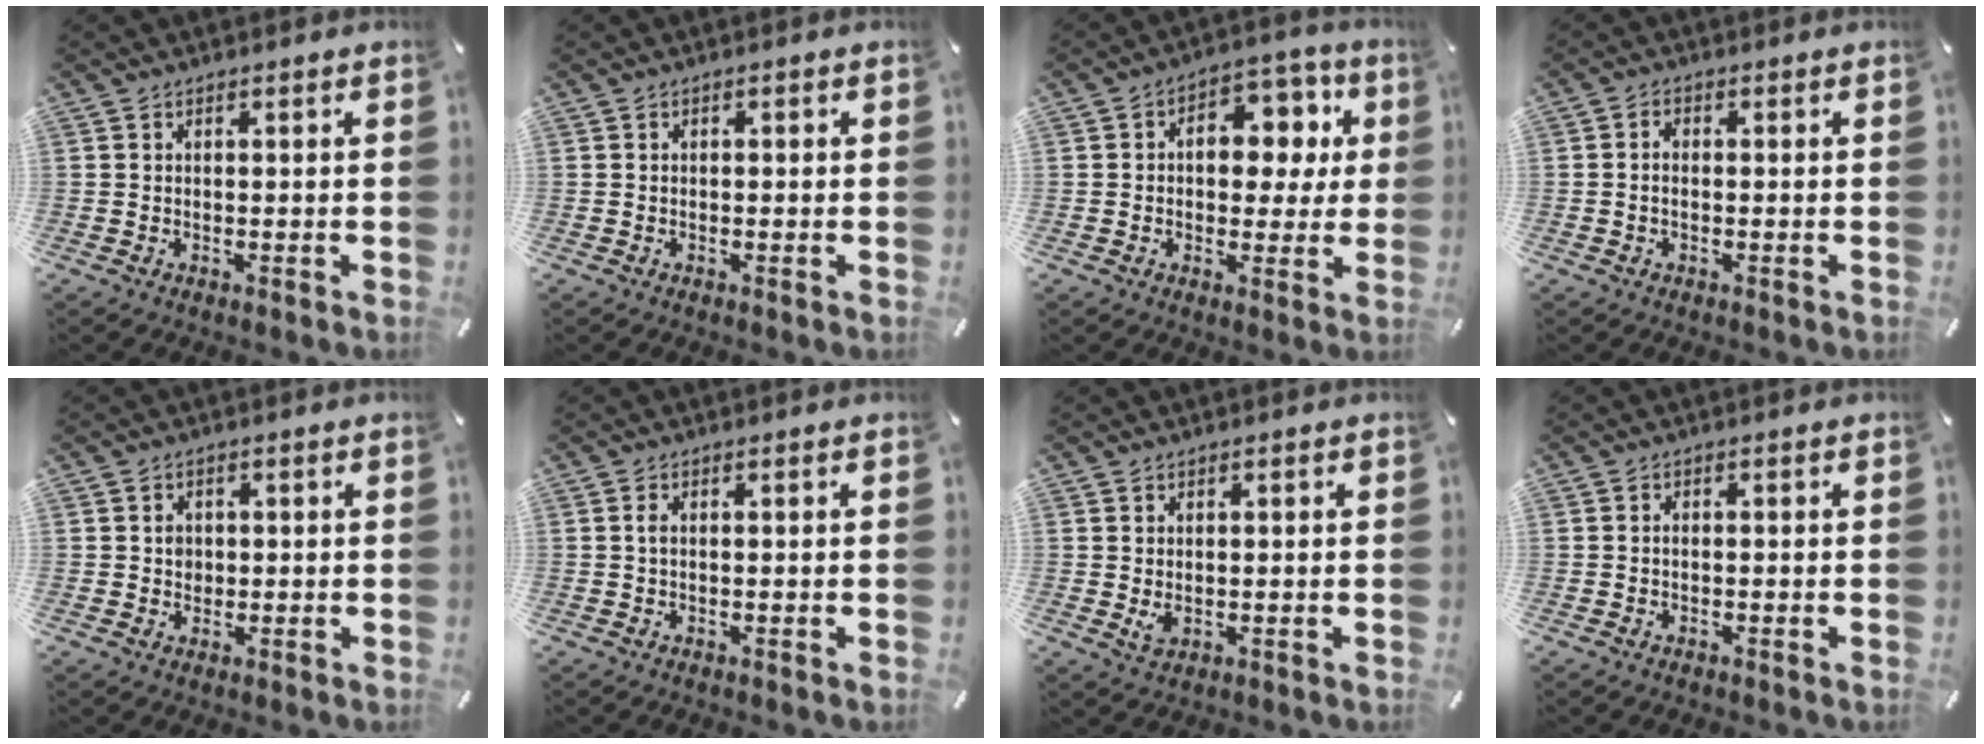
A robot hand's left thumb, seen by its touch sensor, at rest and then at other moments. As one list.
[{"total": 0.6, "force": [-0.2, 0.4, 0.4], "torque": [-0.009, 0.000, -0.005]}, {"total": 10.5, "force": [2.1, 7.1, 7.5], "torque": [-0.097, -0.009, 0.031]}, {"total": 1.9, "force": [-0.4, 1.1, 1.4], "torque": [-0.028, 0.003, -0.008]}, {"total": 2.2, "force": [0.0, 2.0, 0.8], "torque": [-0.009, 0.003, -0.003]}, {"total": 1.1, "force": [0.0, 0.3, 1.1], "torque": [-0.022, 0.001, -0.001]}, {"total": 2.4, "force": [-0.1, 1.7, 1.7], "torque": [-0.027, -0.004, -0.002]}, {"total": 0.9, "force": [-0.3, 0.6, 0.6], "torque": [-0.014, 0.001, -0.006]}]